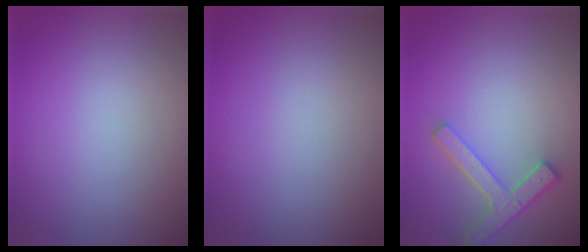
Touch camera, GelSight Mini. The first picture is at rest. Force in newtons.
{"total": 0.0}
{"total": 3.7, "press": 3.0, "slide": 2.1}